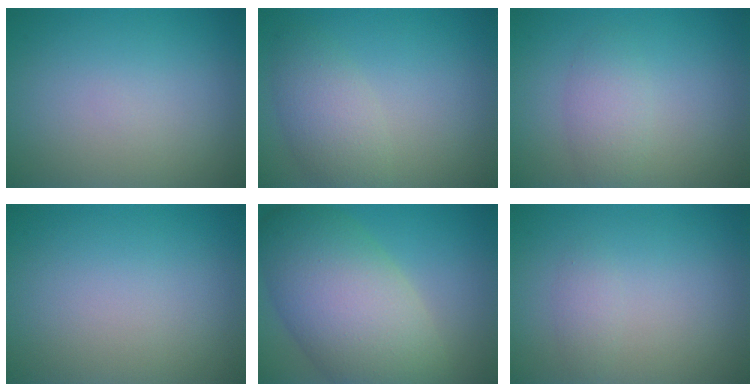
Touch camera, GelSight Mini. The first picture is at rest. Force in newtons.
{"total": 3.5, "press": 3.5, "slide": 0.2}
{"total": 2.1, "press": 2.1, "slide": 0.1}
{"total": 0.0}
{"total": 11.1, "press": 11.1, "slide": 0.7}
{"total": 1.0, "press": 1.0, "slide": 0.0}